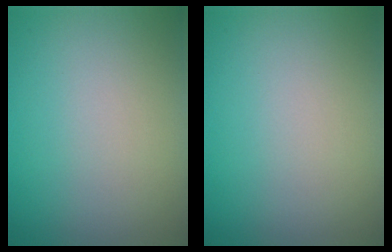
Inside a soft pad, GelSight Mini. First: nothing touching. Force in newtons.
{"total": 0.0}